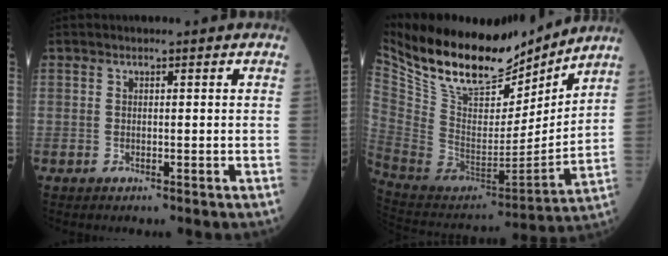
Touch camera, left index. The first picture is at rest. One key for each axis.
{"total": 21.8, "fx": 18.1, "fy": 7.1, "fz": 10.0, "tx": -0.198, "ty": -0.017, "tz": 0.316}